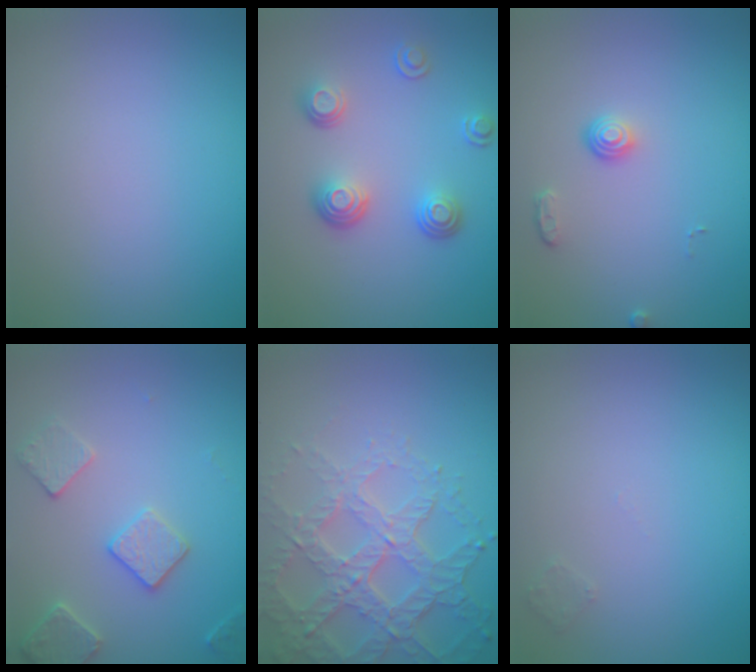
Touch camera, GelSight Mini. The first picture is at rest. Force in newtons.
{"total": 3.5, "press": 2.6, "slide": 2.4}
{"total": 1.3, "press": 1.0, "slide": 0.9}
{"total": 3.1, "press": 3.1, "slide": 0.2}
{"total": 6.0, "press": 4.7, "slide": 3.7}
{"total": 0.7, "press": 0.7, "slide": 0.0}